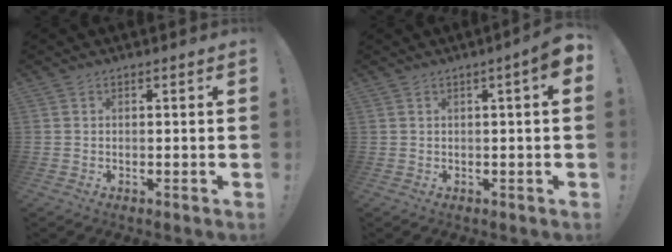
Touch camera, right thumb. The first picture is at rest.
{"total": 4.2, "force": [1.2, 0.1, 4.0], "torque": [-0.066, -0.007, 0.017]}